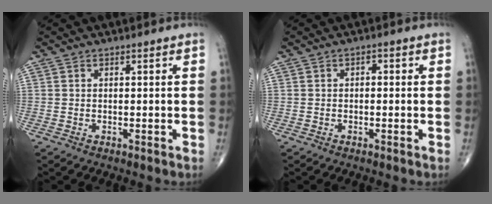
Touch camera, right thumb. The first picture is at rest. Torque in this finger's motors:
{"motor_torque": [-0.06, -0.17, 0.02, 0.21, 0.03]}